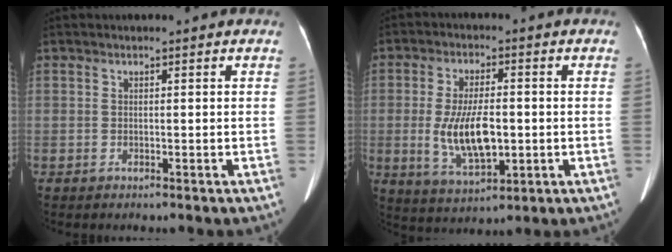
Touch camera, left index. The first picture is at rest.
{"total": 9.4, "force": [-1.3, 3.6, 8.6], "torque": [-0.178, -0.012, -0.017]}